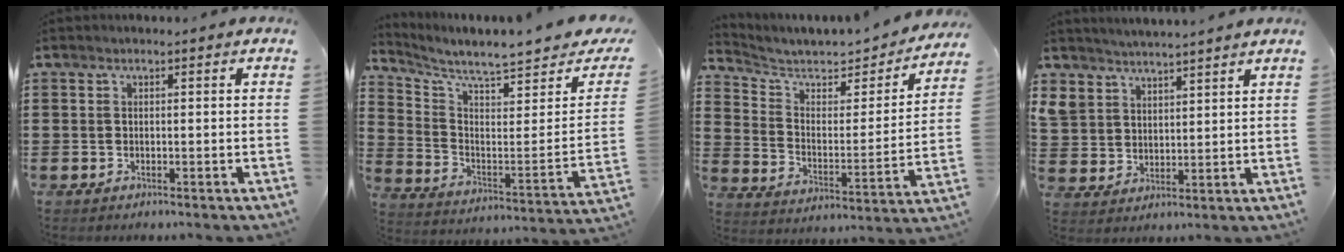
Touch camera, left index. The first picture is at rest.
{"total": 6.0, "force": [5.3, -0.2, 2.8], "torque": [-0.076, -0.060, 0.083]}
{"total": 5.3, "force": [4.6, 1.8, 2.1], "torque": [-0.067, -0.029, 0.073]}
{"total": 4.3, "force": [4.1, 1.2, -0.6], "torque": [-0.011, -0.020, 0.075]}